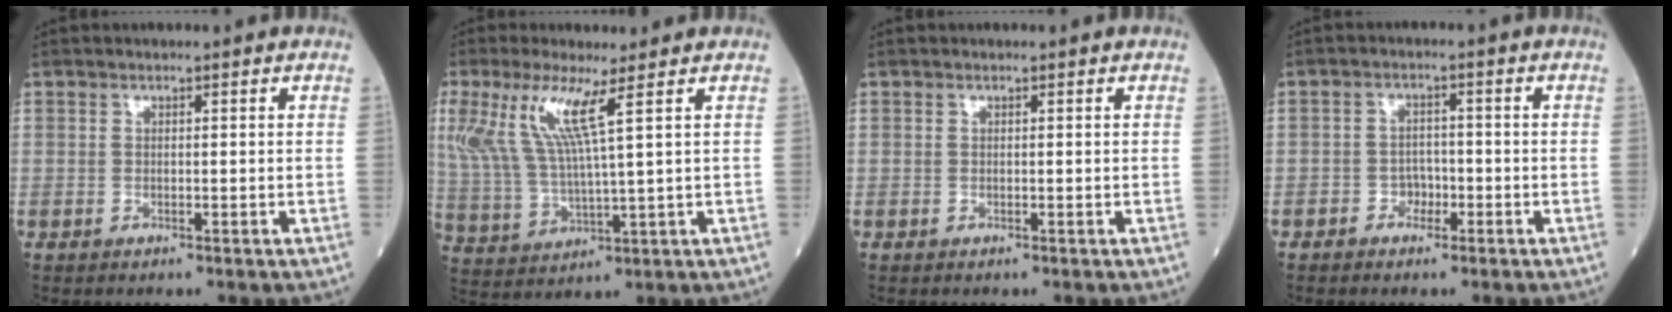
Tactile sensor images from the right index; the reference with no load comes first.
{"total": 9.7, "force": [4.6, 0.3, 8.6], "torque": [-0.202, 0.004, 0.094]}
{"total": 0.0}
{"total": 2.5, "force": [-1.4, 1.8, 1.1], "torque": [-0.012, 0.009, -0.025]}